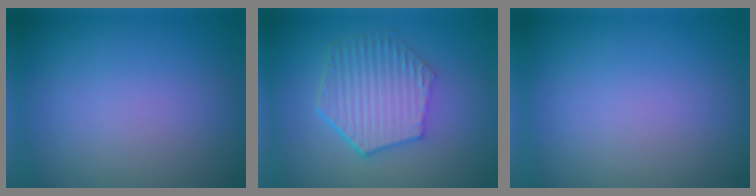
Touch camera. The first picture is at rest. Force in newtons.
{"total": 5.9, "press": 4.4, "slide": 4.0}
{"total": 0.0}